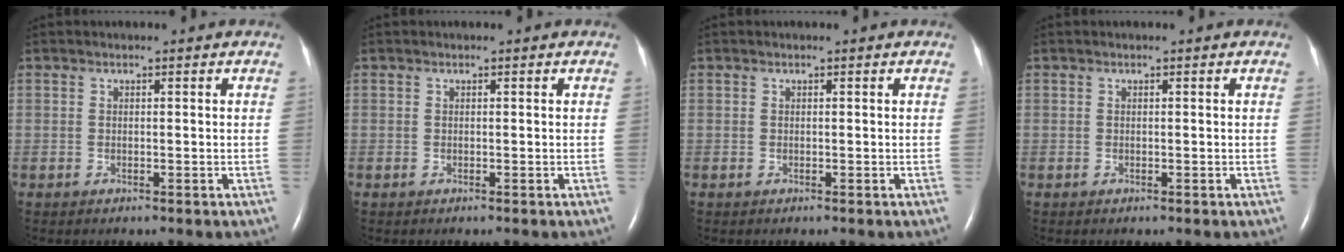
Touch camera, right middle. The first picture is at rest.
{"total": 0.0}
{"total": 0.0}
{"total": 0.0}